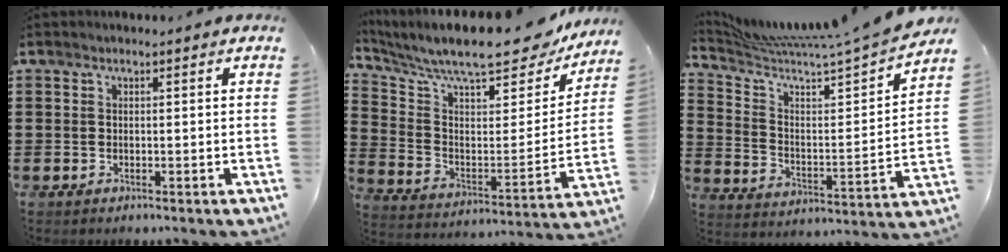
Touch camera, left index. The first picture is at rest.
{"total": 10.8, "force": [9.2, 1.9, 5.5], "torque": [-0.131, -0.068, 0.151]}
{"total": 4.7, "force": [4.3, -0.2, 1.9], "torque": [-0.064, -0.049, 0.064]}